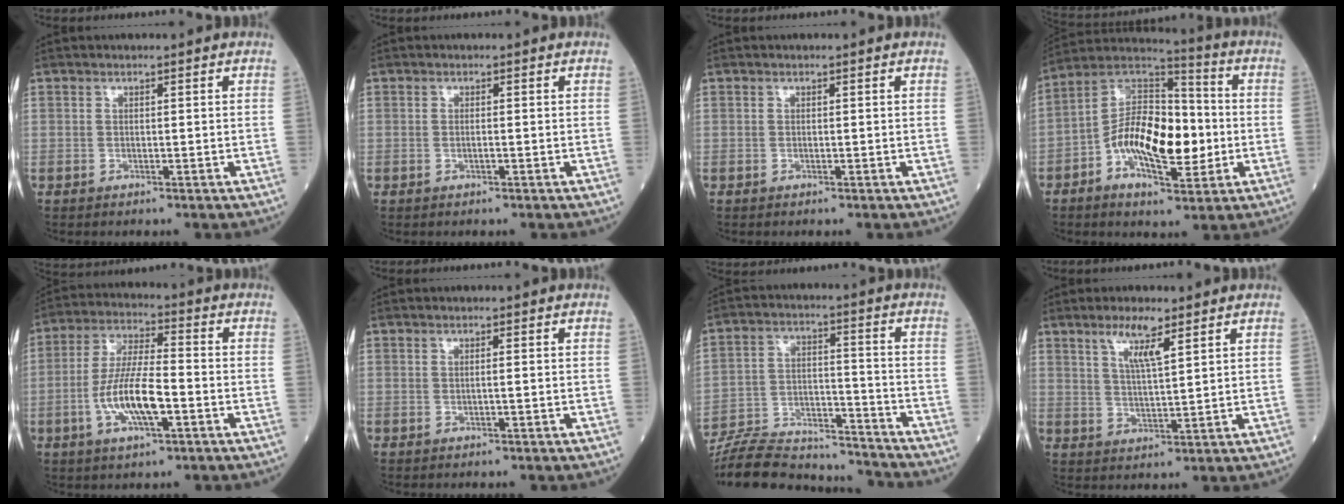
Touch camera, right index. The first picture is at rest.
{"total": 0.6, "force": [-0.2, 0.0, 0.6], "torque": [-0.017, -0.001, -0.003]}
{"total": 0.0}
{"total": 15.3, "force": [-3.0, 6.5, 13.6], "torque": [-0.253, 0.021, -0.052]}
{"total": 10.5, "force": [-3.0, 2.4, 9.8], "torque": [-0.201, 0.001, -0.057]}
{"total": 0.5, "force": [-0.1, -0.1, 0.5], "torque": [-0.013, 0.000, -0.001]}
{"total": 21.9, "force": [-21.0, 3.7, 4.9], "torque": [-0.127, 0.022, -0.345]}
{"total": 5.6, "force": [3.5, 0.6, 4.3], "torque": [-0.086, -0.002, 0.065]}